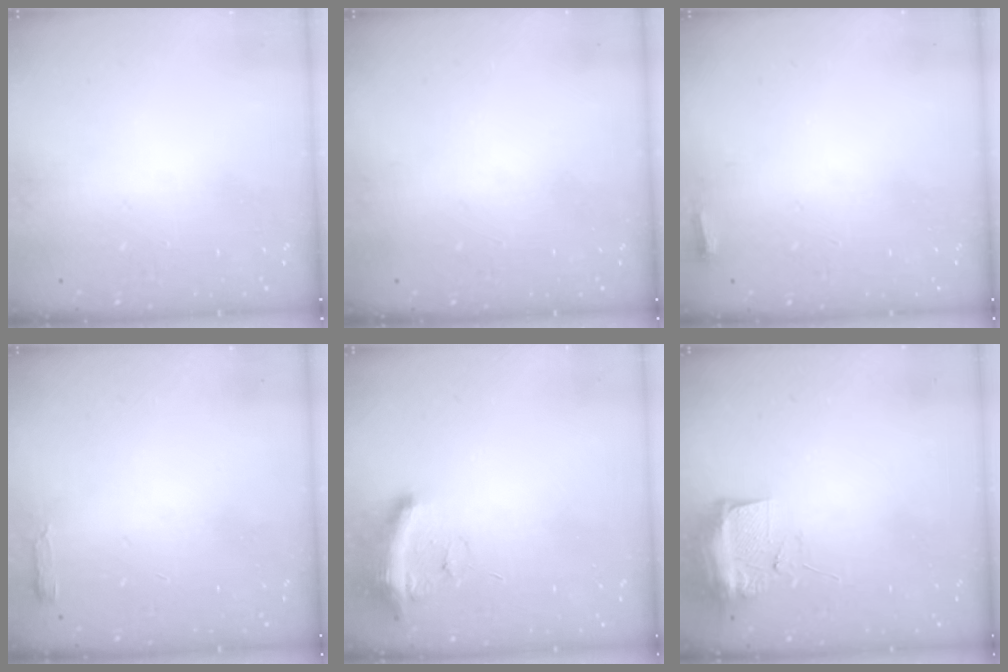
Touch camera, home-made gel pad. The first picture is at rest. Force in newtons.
{"total": 0.0}
{"total": 2.7, "press": 2.6, "slide": 0.9}
{"total": 2.9, "press": 2.8, "slide": 0.6}
{"total": 9.1, "press": 9.1, "slide": 1.0}
{"total": 9.4, "press": 9.4, "slide": 0.9}